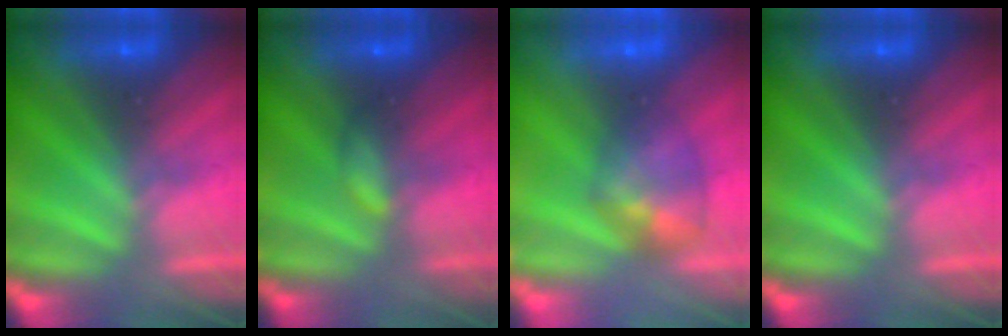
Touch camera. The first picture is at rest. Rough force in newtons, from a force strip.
{"total": 2.2}
{"total": 7.7}
{"total": 0.0}